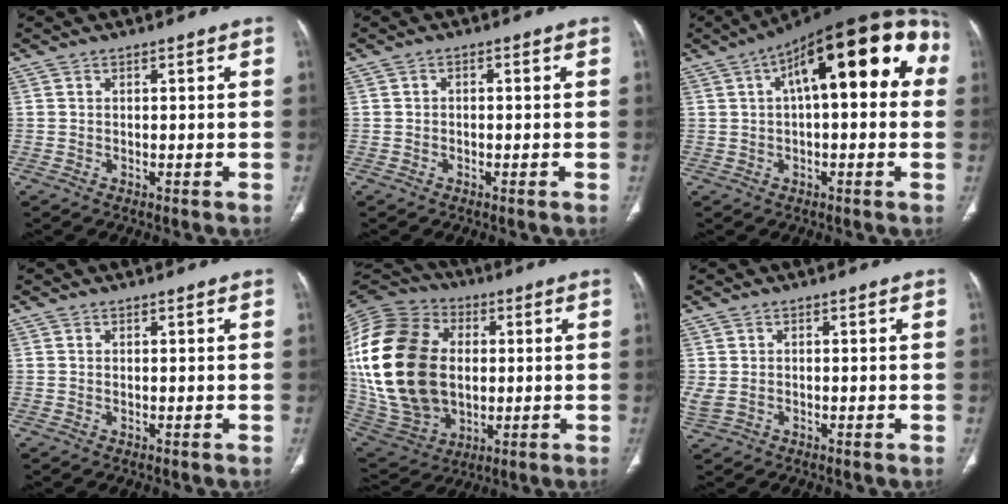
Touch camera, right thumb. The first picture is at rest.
{"total": 0.6, "force": [-0.3, 0.4, 0.4], "torque": [0.000, 0.003, -0.010]}
{"total": 22.3, "force": [5.5, 9.0, 19.6], "torque": [-0.255, 0.046, 0.069]}
{"total": 0.0}
{"total": 29.2, "force": [1.9, 20.3, 21.0], "torque": [-0.431, 0.001, 0.047]}
{"total": 2.8, "force": [-0.3, 1.7, 2.1], "torque": [-0.057, 0.007, 0.000]}